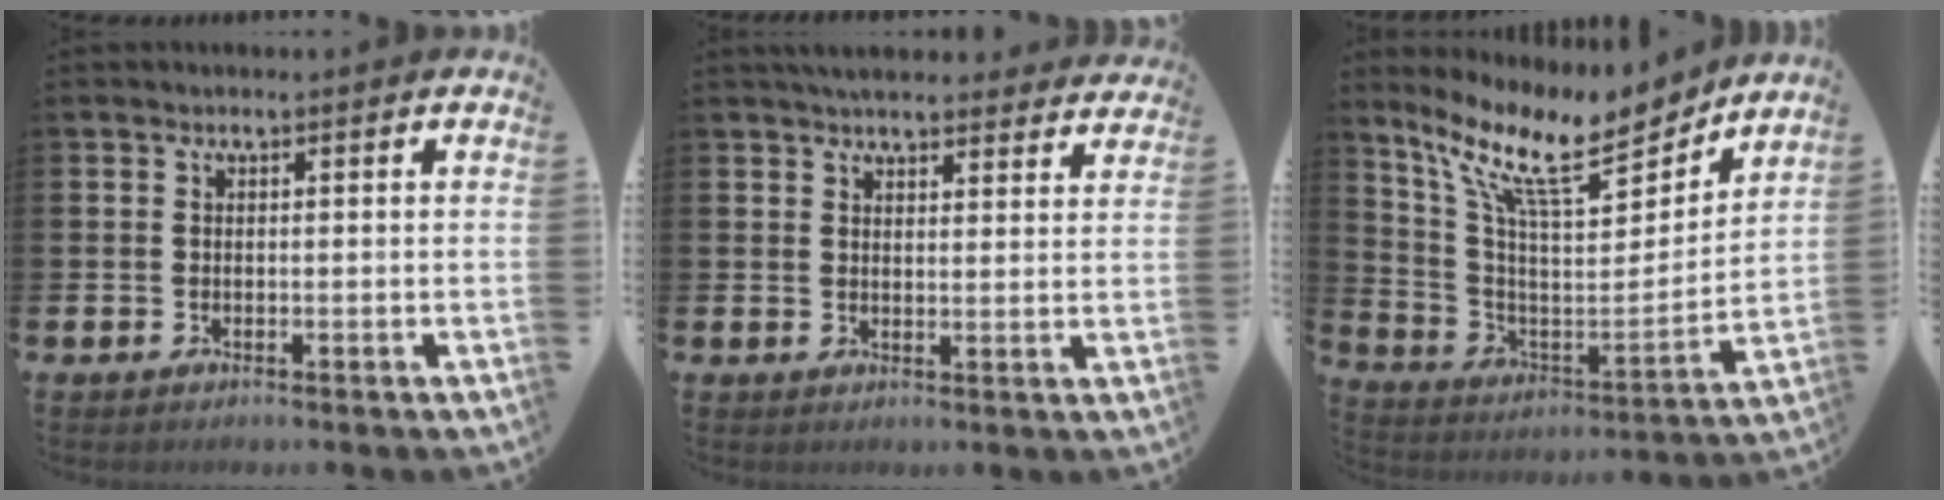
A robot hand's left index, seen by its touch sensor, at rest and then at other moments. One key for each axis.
{"total": 4.8, "fx": 4.6, "fy": 0.9, "fz": 0.9, "tx": -0.012, "ty": -0.022, "tz": 0.083}
{"total": 12.9, "fx": 10.4, "fy": 3.2, "fz": 7.0, "tx": -0.173, "ty": -0.064, "tz": 0.177}